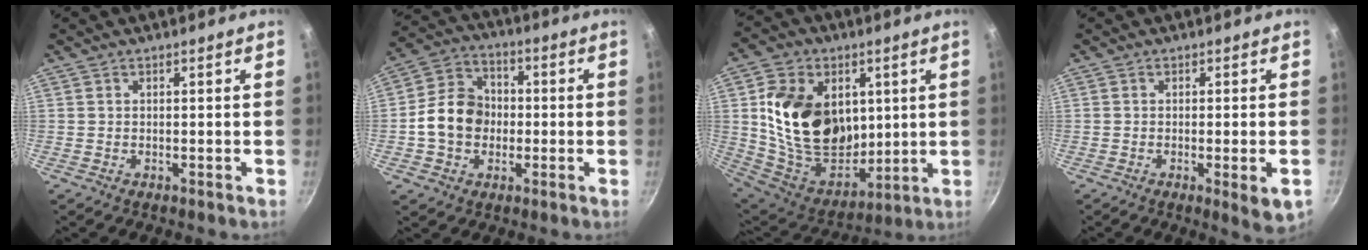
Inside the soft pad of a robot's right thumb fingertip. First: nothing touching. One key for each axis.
{"total": 11.4, "fx": -1.1, "fy": 9.4, "fz": 6.4, "tx": -0.083, "ty": 0.025, "tz": -0.035}
{"total": 22.7, "fx": 4.7, "fy": 16.6, "fz": 14.8, "tx": -0.222, "ty": -0.030, "tz": 0.098}
{"total": 4.9, "fx": -1.4, "fy": 0.7, "fz": 4.7, "tx": -0.072, "ty": -0.009, "tz": -0.018}